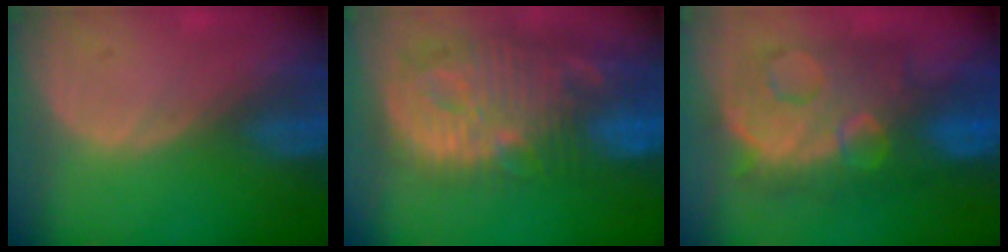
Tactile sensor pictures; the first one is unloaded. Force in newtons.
{"total": 14.3, "press": 12.5, "slide": 6.9}
{"total": 12.3, "press": 12.3, "slide": 1.3}